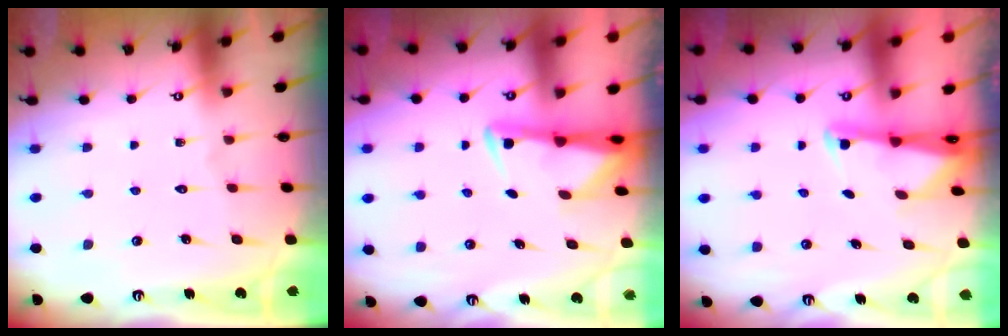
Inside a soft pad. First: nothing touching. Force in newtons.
{"total": 2.8, "press": 2.8, "slide": 0.5}
{"total": 1.8, "press": 1.7, "slide": 0.4}